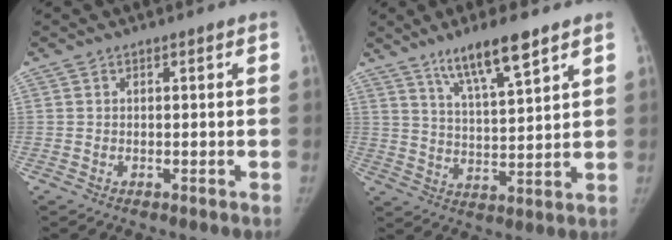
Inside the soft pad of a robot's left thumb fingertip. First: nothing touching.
{"total": 10.5, "force": [7.2, 1.7, 7.5], "torque": [-0.124, -0.039, 0.131]}